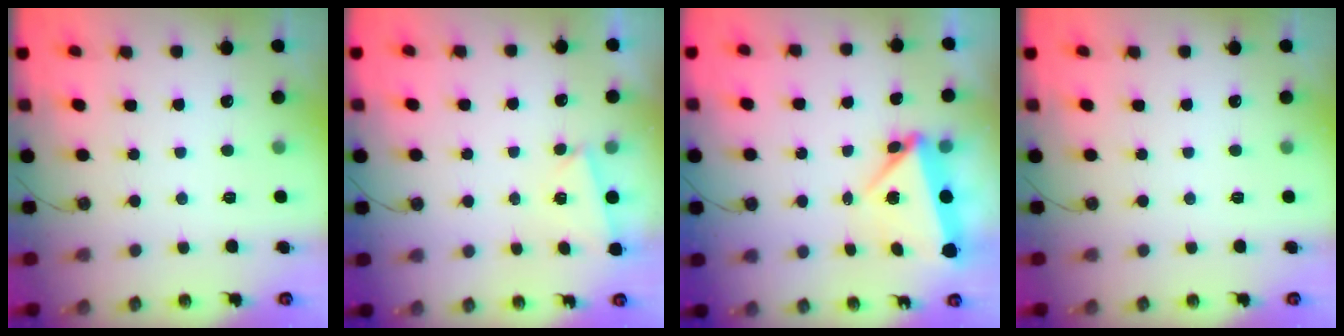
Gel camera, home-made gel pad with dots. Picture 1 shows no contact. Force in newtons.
{"total": 2.1, "press": 1.7, "slide": 1.3}
{"total": 5.7, "press": 5.7, "slide": 0.3}
{"total": 0.0}